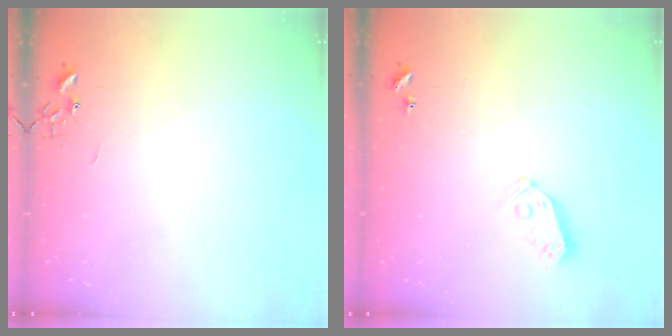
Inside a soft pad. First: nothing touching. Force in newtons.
{"total": 6.5, "press": 6.5, "slide": 0.4}